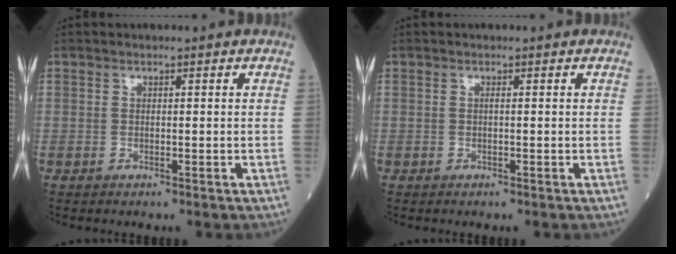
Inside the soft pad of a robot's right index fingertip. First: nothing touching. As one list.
[{"total": 0.6, "force": [0.0, 0.2, 0.5], "torque": [-0.019, -0.001, -0.001]}]